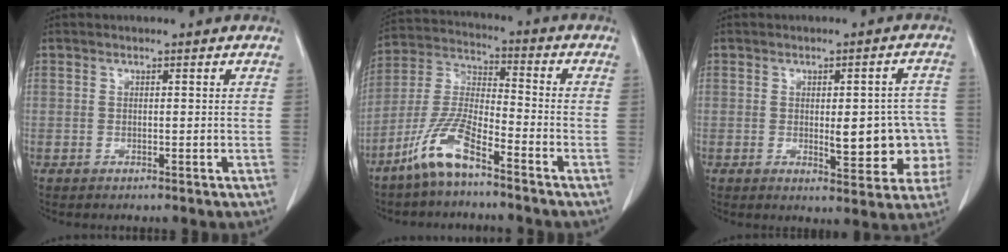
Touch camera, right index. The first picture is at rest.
{"total": 9.8, "force": [-6.7, 1.5, 7.1], "torque": [-0.158, -0.013, -0.140]}
{"total": 9.8, "force": [-1.4, 3.6, 9.0], "torque": [-0.101, 0.014, -0.008]}